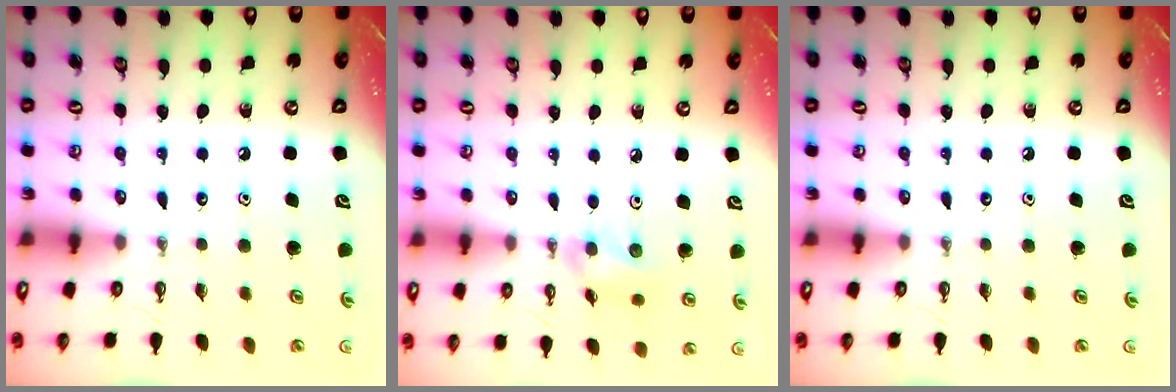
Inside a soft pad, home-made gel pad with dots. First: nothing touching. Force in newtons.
{"total": 8.7, "press": 8.3, "slide": 2.6}
{"total": 0.0}